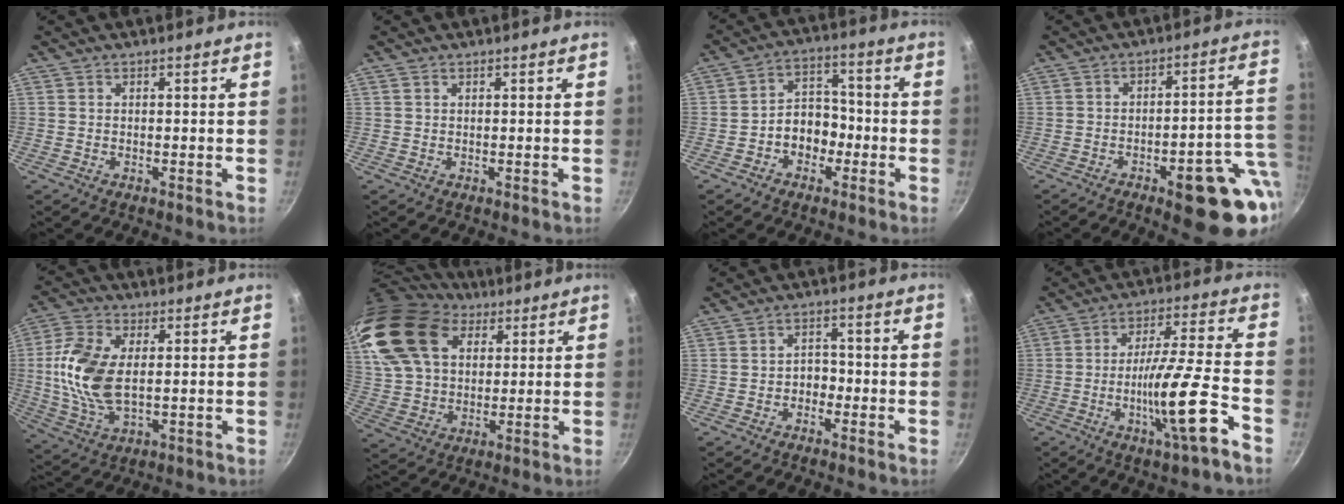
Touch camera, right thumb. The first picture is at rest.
{"total": 0.6, "force": [0.3, 0.4, 0.2], "torque": [-0.005, 0.001, 0.005]}
{"total": 7.7, "force": [-2.7, 5.9, 4.2], "torque": [-0.022, 0.041, -0.049]}
{"total": 17.1, "force": [-6.3, 5.8, 14.8], "torque": [-0.132, 0.031, -0.079]}
{"total": 13.4, "force": [1.1, 7.4, 11.1], "torque": [-0.223, 0.003, 0.020]}
{"total": 22.3, "force": [10.6, 14.7, 13.1], "torque": [-0.250, -0.004, 0.199]}
{"total": 3.0, "force": [-1.4, 2.2, 1.5], "torque": [0.002, 0.020, -0.025]}
{"total": 14.4, "force": [-6.4, 1.2, 12.9], "torque": [-0.203, 0.031, -0.112]}